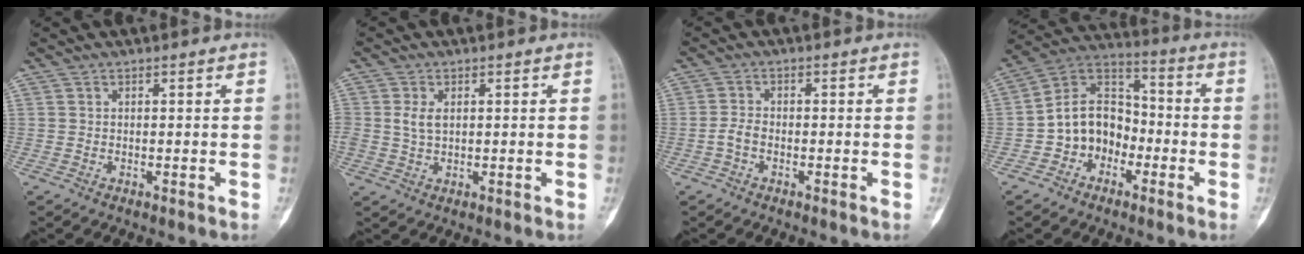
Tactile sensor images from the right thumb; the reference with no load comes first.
{"total": 3.1, "force": [0.5, 1.9, 2.4], "torque": [-0.047, 0.001, 0.014]}
{"total": 2.3, "force": [-1.0, 1.3, 1.6], "torque": [-0.036, 0.009, -0.023]}
{"total": 12.0, "force": [-3.7, 9.4, 6.4], "torque": [-0.076, 0.059, -0.078]}